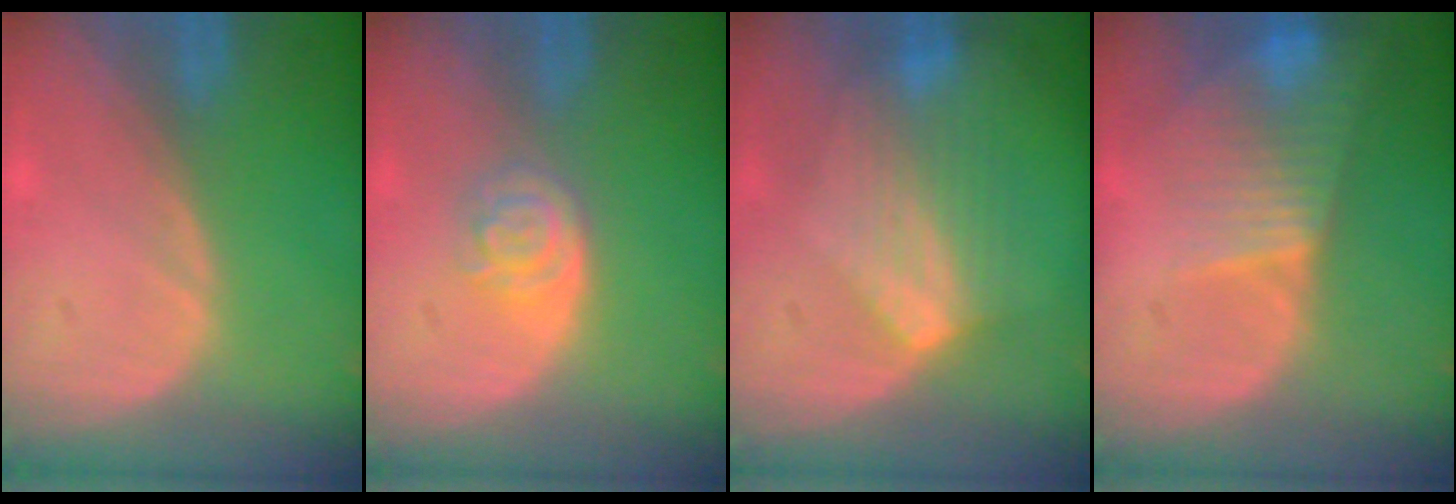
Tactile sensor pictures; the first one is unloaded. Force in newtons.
{"total": 4.1, "press": 3.6, "slide": 1.9}
{"total": 7.0, "press": 6.5, "slide": 2.7}
{"total": 8.0, "press": 6.9, "slide": 4.1}